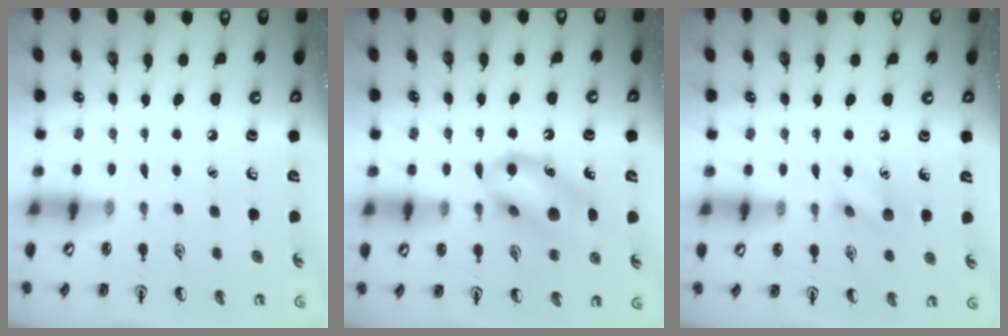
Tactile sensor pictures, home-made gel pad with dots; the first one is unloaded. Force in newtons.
{"total": 13.5, "press": 13.2, "slide": 2.9}
{"total": 7.5, "press": 7.3, "slide": 1.3}